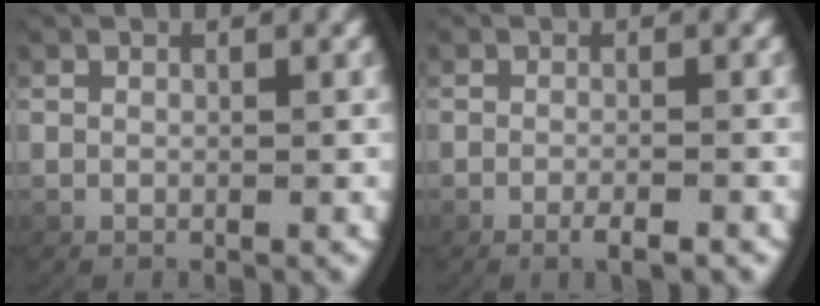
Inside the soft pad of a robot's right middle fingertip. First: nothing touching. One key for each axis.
{"total": 2.0, "fx": -1.5, "fy": 0.5, "fz": 1.3, "tx": -0.028, "ty": 0.005, "tz": -0.026}